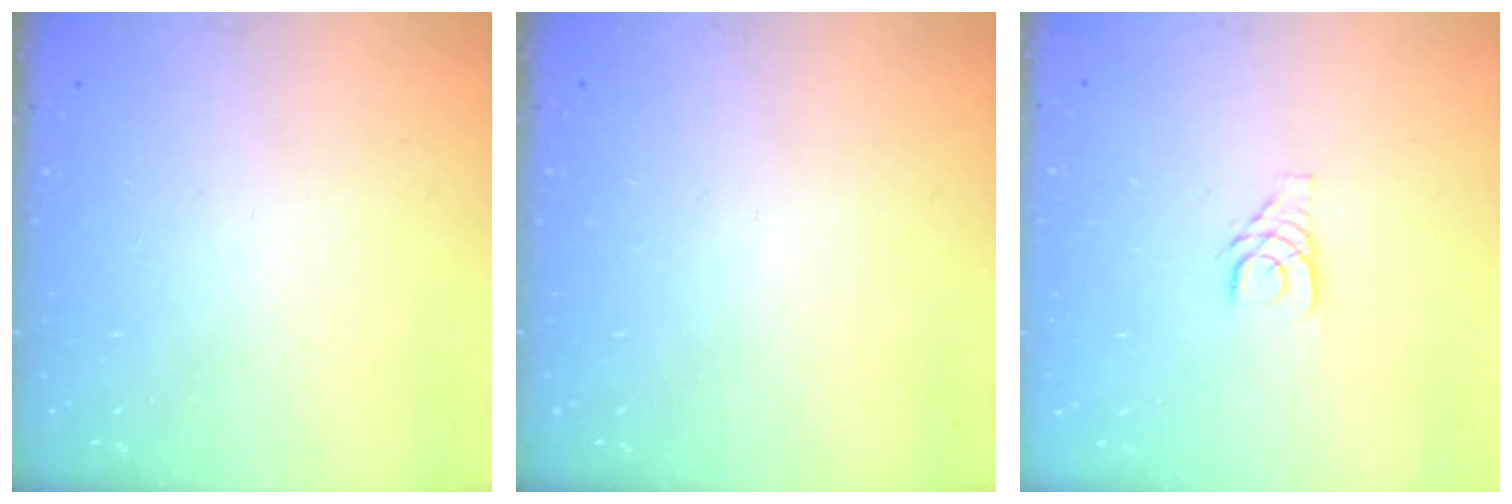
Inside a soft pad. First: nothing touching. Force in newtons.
{"total": 0.0}
{"total": 3.8, "press": 3.8, "slide": 0.4}